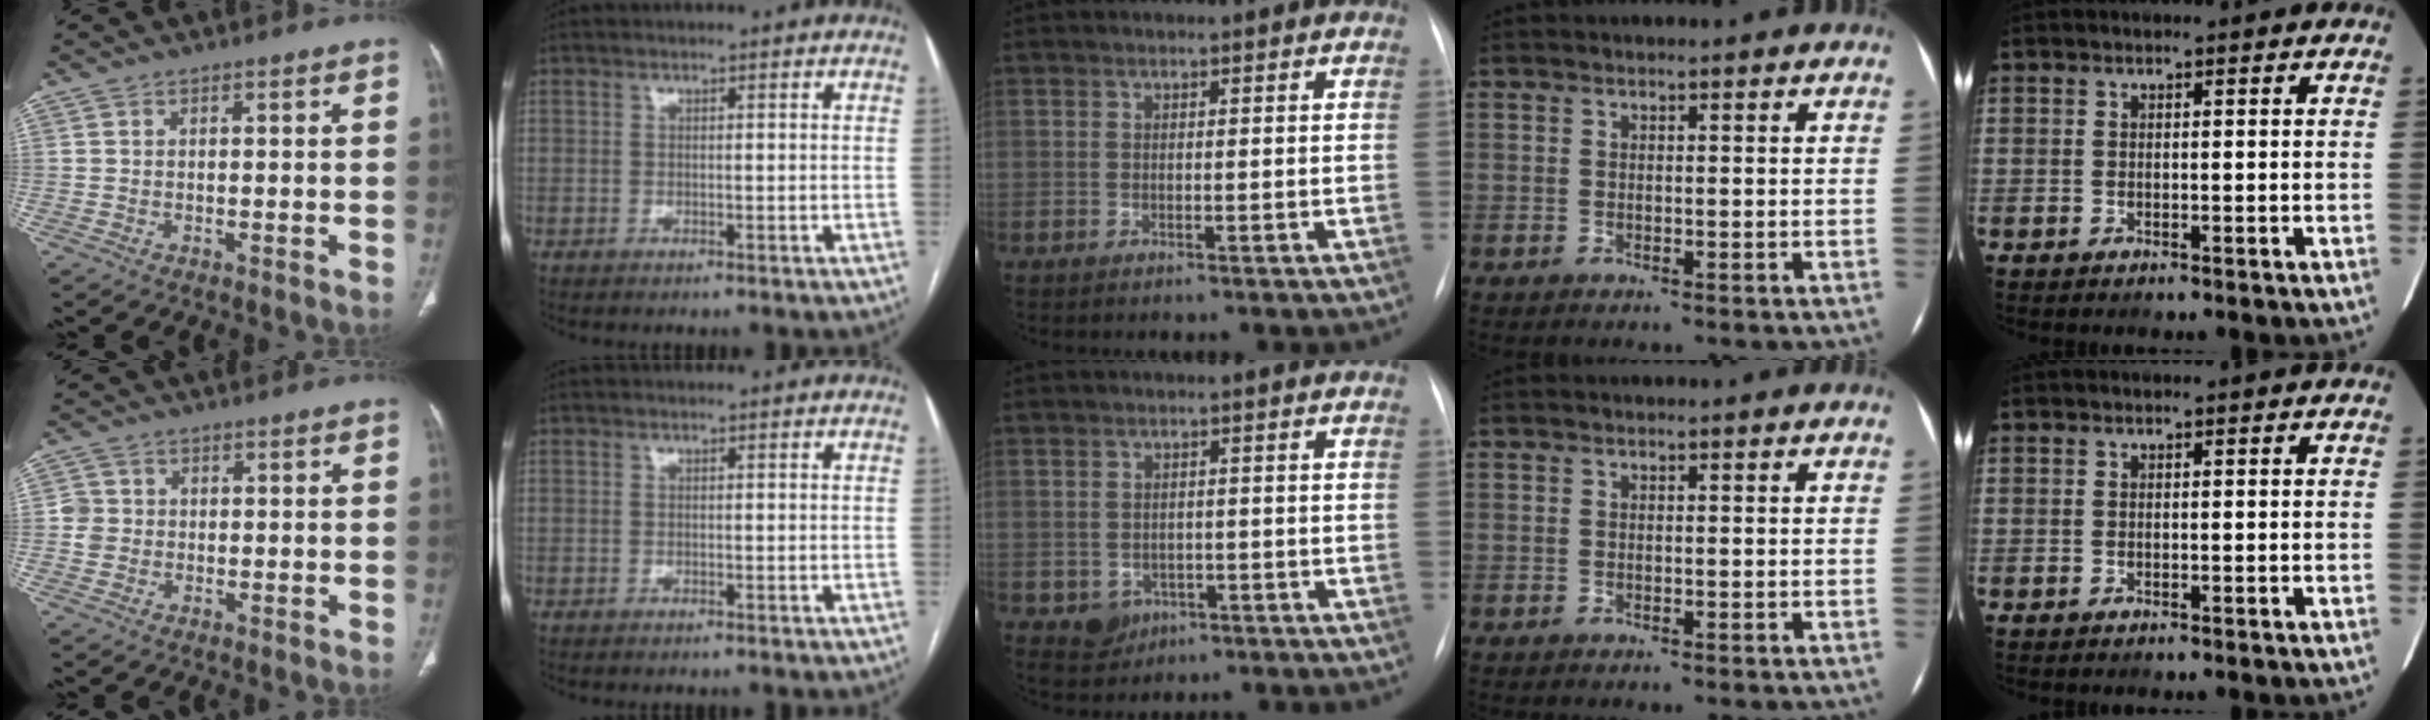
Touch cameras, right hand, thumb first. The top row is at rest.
{"thumb": {"total": 3.0, "force": [-0.1, 3.0, 0.7], "torque": [0.004, 0.007, -0.004]}, "middle": {"total": 3.6, "force": [-1.4, 3.1, 1.1], "torque": [-0.011, 0.005, -0.010]}}